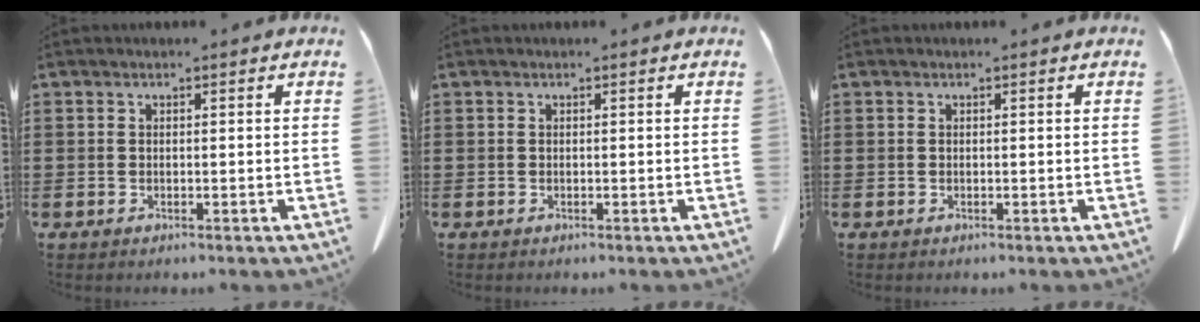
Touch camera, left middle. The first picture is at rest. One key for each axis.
{"total": 0.0}
{"total": 0.0}